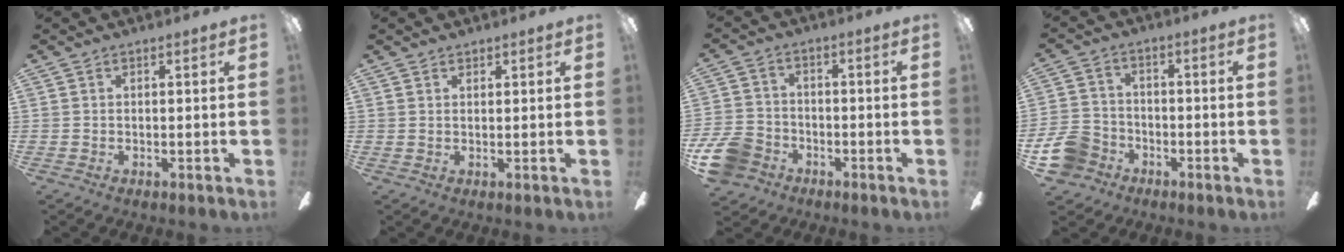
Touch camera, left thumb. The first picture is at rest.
{"total": 1.1, "force": [1.0, 0.3, -0.1], "torque": [0.002, -0.001, 0.020]}
{"total": 9.8, "force": [-5.3, 7.2, 4.0], "torque": [-0.095, 0.041, -0.097]}
{"total": 10.3, "force": [-5.1, 8.0, 4.1], "torque": [-0.108, 0.038, -0.093]}